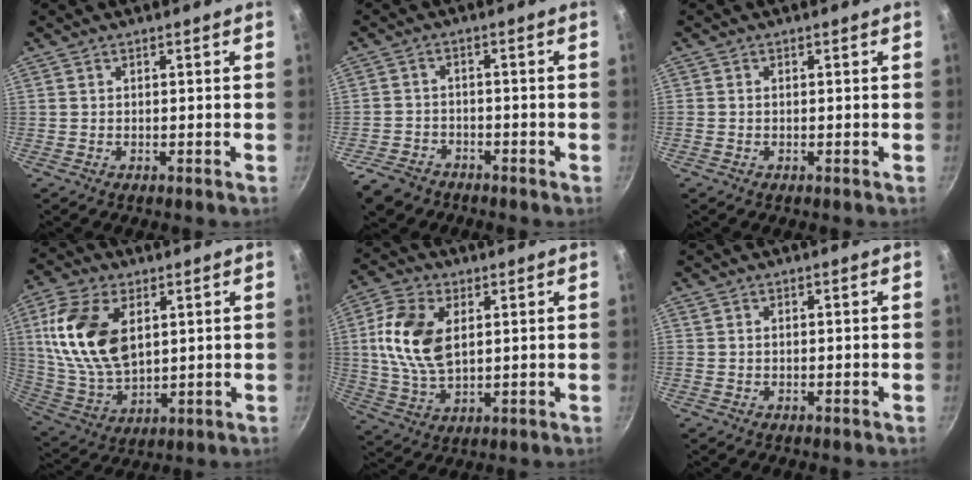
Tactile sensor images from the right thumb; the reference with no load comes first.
{"total": 6.7, "force": [-4.7, 4.3, 2.1], "torque": [-0.040, 0.042, -0.082]}
{"total": 0.5, "force": [0.0, 0.4, 0.3], "torque": [-0.006, 0.003, -0.002]}
{"total": 17.4, "force": [4.7, 10.2, 13.2], "torque": [-0.241, -0.012, 0.101]}
{"total": 13.2, "force": [2.7, 7.8, 10.3], "torque": [-0.195, -0.006, 0.053]}
{"total": 0.6, "force": [0.1, 0.5, 0.3], "torque": [-0.004, 0.003, 0.000]}